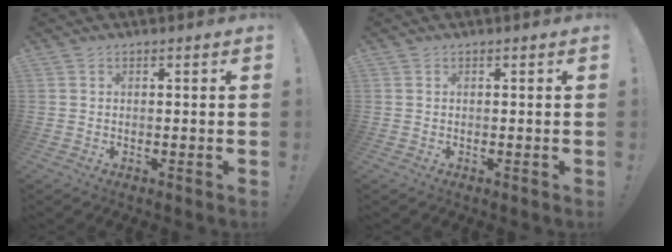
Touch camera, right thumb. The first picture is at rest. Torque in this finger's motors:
{"motor_torque": [-0.01, 0.10, -0.02, 0.00, 0.02]}